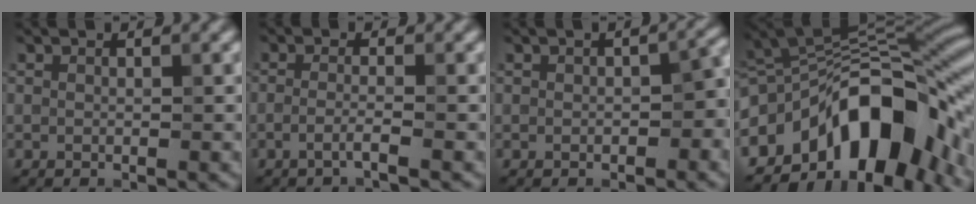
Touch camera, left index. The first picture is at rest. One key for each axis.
{"total": 1.7, "fx": -1.0, "fy": 0.2, "fz": 1.4, "tx": -0.020, "ty": 0.000, "tz": -0.029}
{"total": 2.9, "fx": -0.4, "fy": 1.7, "fz": 2.3, "tx": -0.027, "ty": 0.001, "tz": -0.007}
{"total": 13.2, "fx": -5.5, "fy": 6.9, "fz": 9.7, "tx": -0.129, "ty": 0.014, "tz": -0.102}